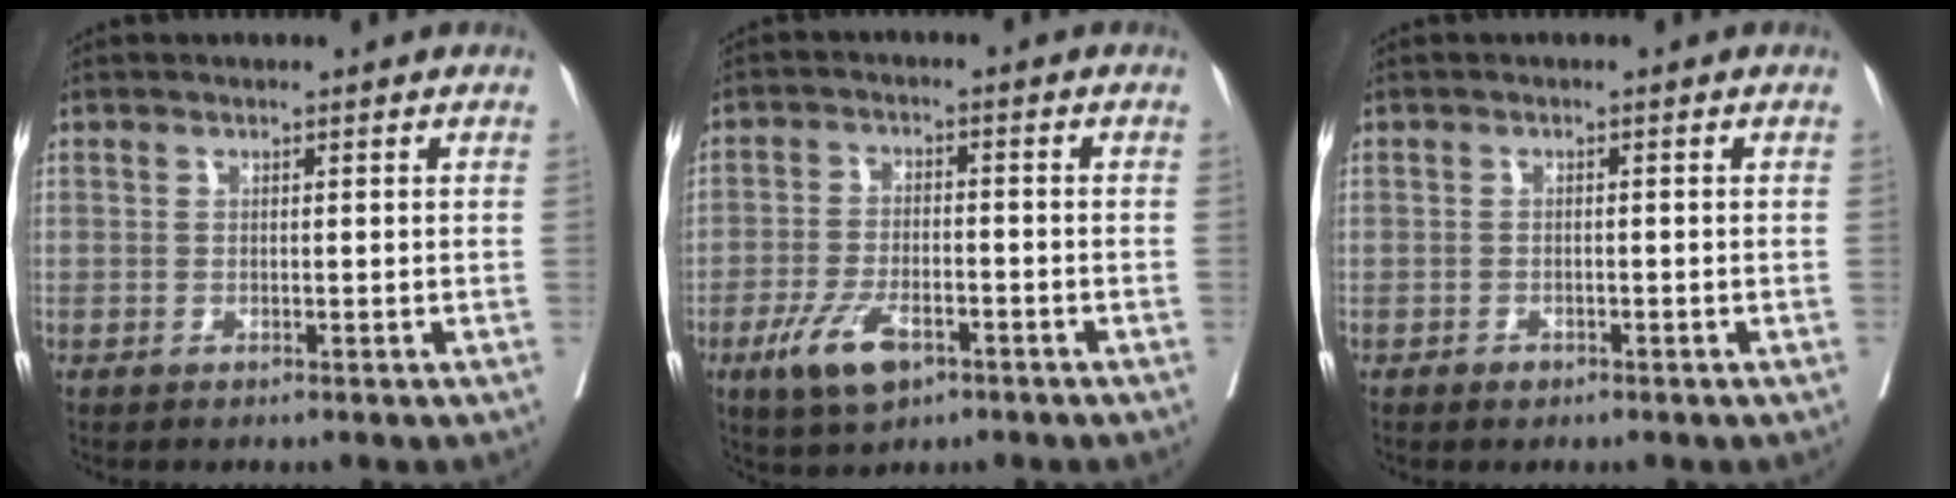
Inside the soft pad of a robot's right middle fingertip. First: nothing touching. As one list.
[{"total": 7.8, "force": [-4.2, 3.2, 5.7], "torque": [-0.117, -0.009, -0.071]}, {"total": 1.2, "force": [-0.8, 0.7, 0.4], "torque": [-0.007, 0.002, -0.010]}]